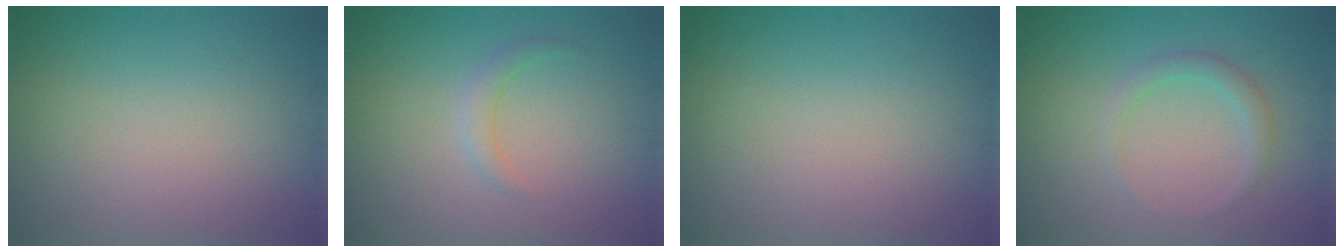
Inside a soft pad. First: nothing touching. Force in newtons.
{"total": 1.4, "press": 1.4, "slide": 0.1}
{"total": 0.0}
{"total": 1.8, "press": 1.8, "slide": 0.1}